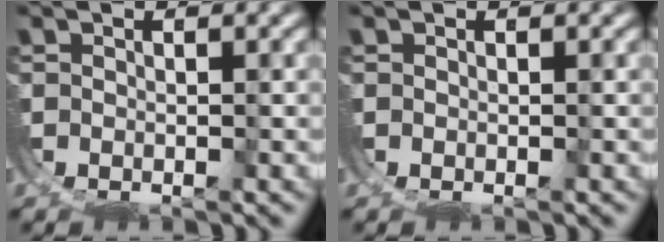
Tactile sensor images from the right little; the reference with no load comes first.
{"total": 0.0}